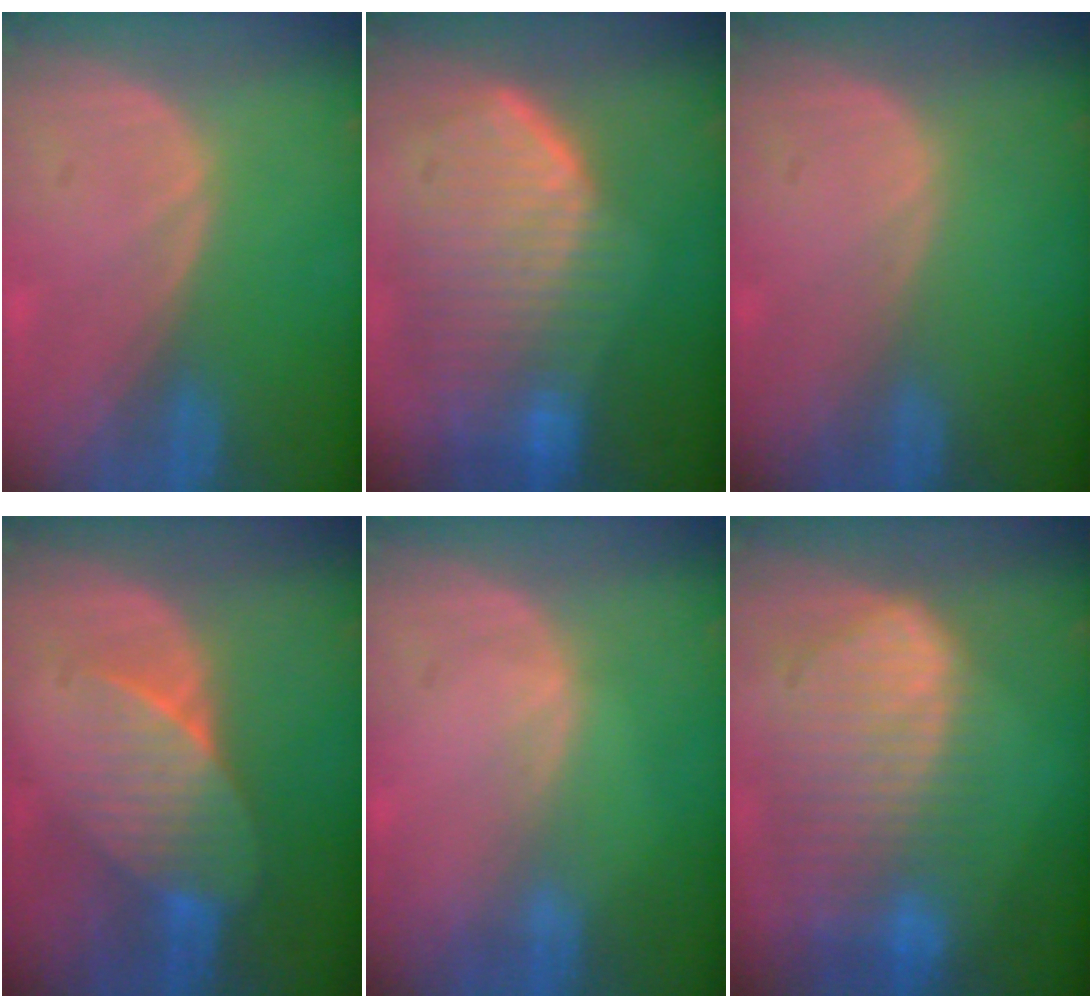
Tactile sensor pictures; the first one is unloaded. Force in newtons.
{"total": 10.6, "press": 9.2, "slide": 5.2}
{"total": 0.0}
{"total": 7.3, "press": 6.9, "slide": 2.5}
{"total": 0.6, "press": 0.5, "slide": 0.2}
{"total": 10.6, "press": 9.1, "slide": 5.3}